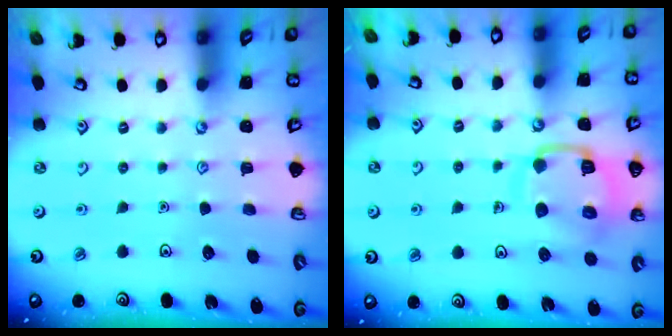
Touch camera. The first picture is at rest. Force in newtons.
{"total": 16.5, "press": 16.5, "slide": 1.6}